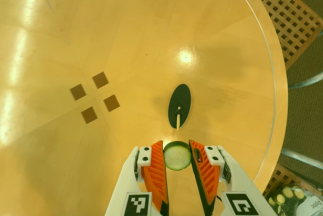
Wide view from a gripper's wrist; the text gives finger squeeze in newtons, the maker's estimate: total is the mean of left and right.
{"total": 7.0, "left": 6.8, "right": 7.2}